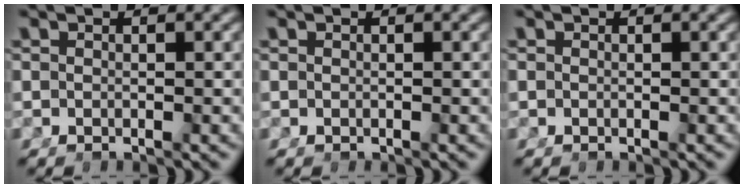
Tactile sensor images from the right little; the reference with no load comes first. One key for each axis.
{"total": 0.0}
{"total": 0.0}